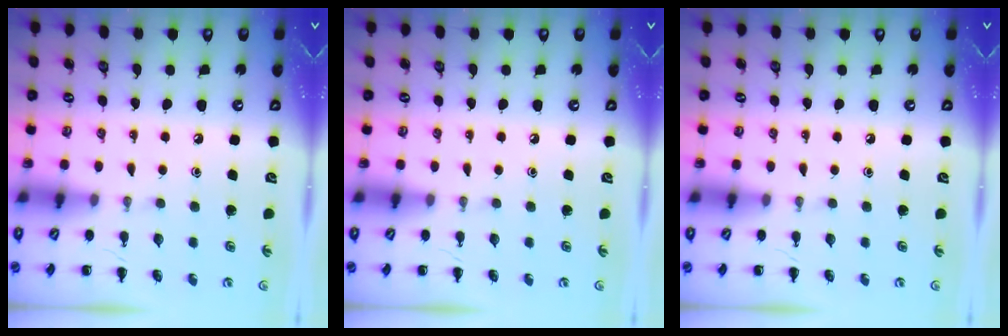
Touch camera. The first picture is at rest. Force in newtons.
{"total": 0.0}
{"total": 0.0}